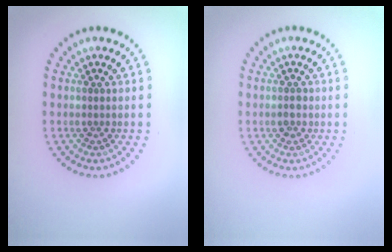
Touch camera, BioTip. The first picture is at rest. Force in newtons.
{"total": 1.1, "press": 1.1, "slide": 0.1}